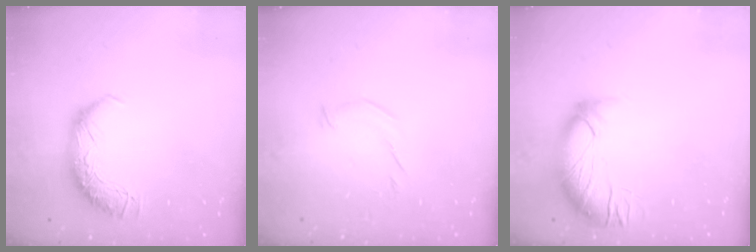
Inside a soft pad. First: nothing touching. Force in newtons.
{"total": 5.5, "press": 5.4, "slide": 0.9}
{"total": 2.8, "press": 1.3, "slide": 2.5}